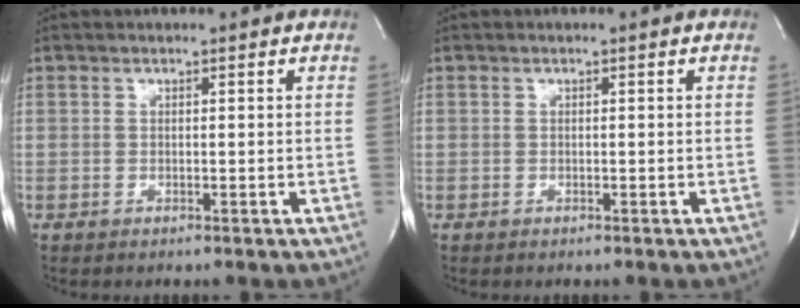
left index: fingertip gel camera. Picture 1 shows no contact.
{"total": 0.0}